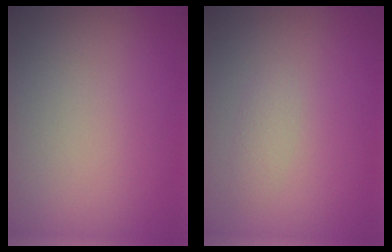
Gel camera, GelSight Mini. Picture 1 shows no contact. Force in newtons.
{"total": 1.0, "press": 1.0, "slide": 0.0}